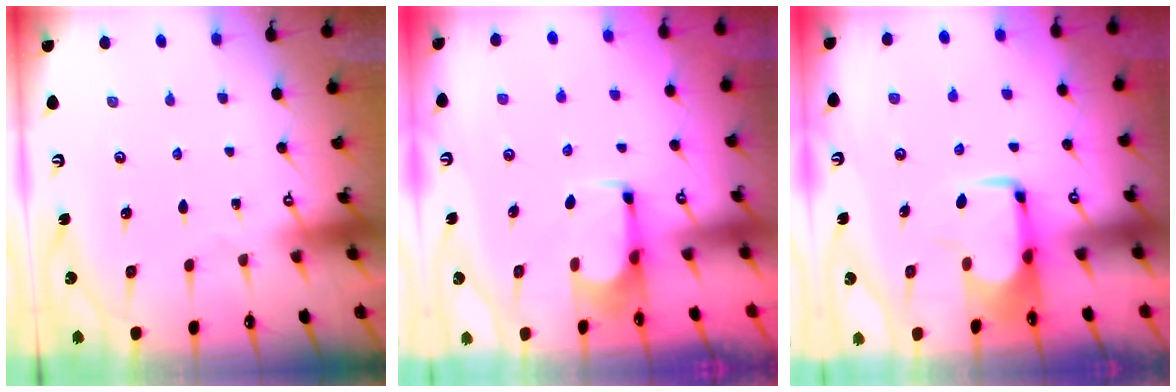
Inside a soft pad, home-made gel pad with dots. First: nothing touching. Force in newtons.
{"total": 6.0, "press": 6.0, "slide": 0.9}
{"total": 1.0, "press": 0.8, "slide": 0.6}